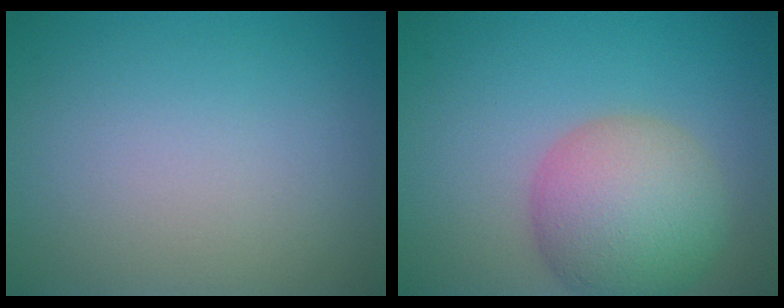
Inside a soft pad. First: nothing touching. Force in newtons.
{"total": 7.3, "press": 7.3, "slide": 0.4}